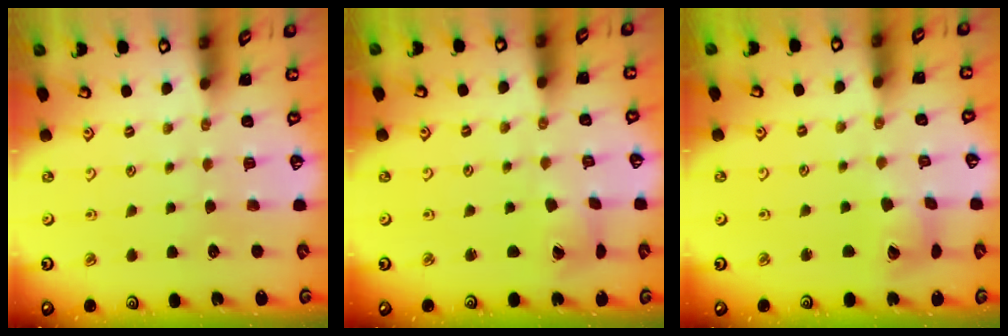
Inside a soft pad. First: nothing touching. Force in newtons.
{"total": 2.0, "press": 2.0, "slide": 0.3}
{"total": 5.8, "press": 5.7, "slide": 0.7}